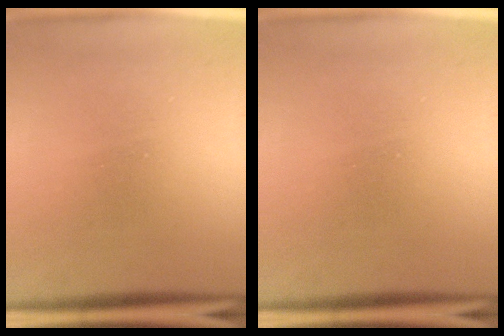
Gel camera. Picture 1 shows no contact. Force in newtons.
{"total": 0.0}